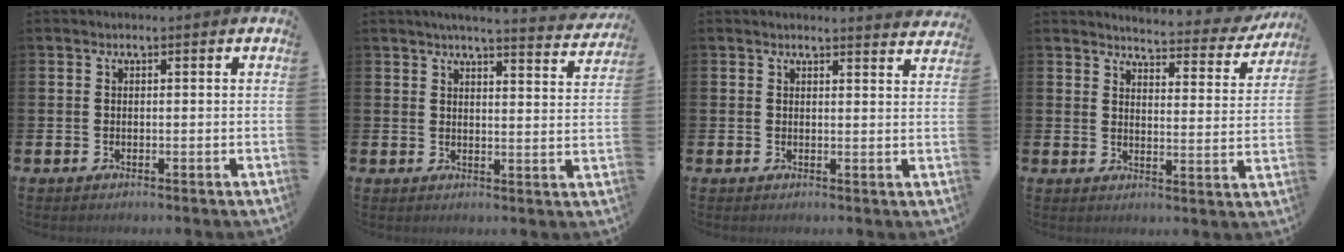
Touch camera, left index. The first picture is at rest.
{"total": 4.6, "force": [4.4, -0.3, 1.4], "torque": [-0.024, -0.032, 0.072]}
{"total": 2.2, "force": [2.2, 0.0, -0.1], "torque": [0.011, -0.017, 0.037]}
{"total": 4.0, "force": [3.9, 0.5, 0.7], "torque": [-0.021, -0.034, 0.061]}